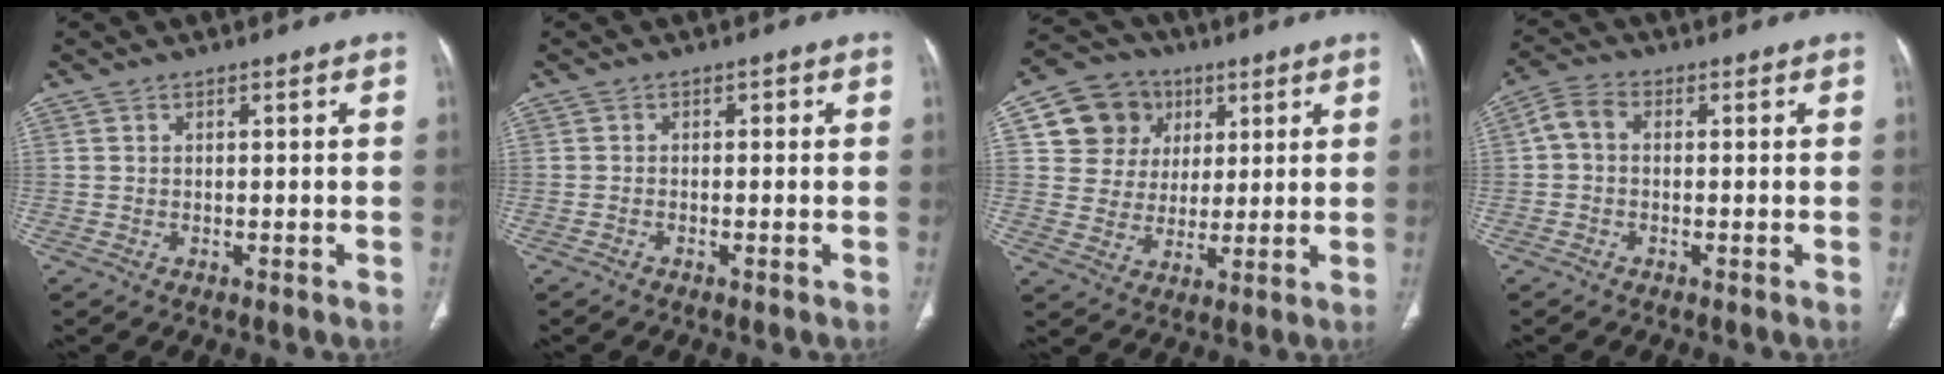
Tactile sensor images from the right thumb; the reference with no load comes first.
{"total": 0.6, "force": [-0.3, 0.4, 0.3], "torque": [0.003, 0.002, -0.011]}
{"total": 12.1, "force": [4.3, 10.8, 3.3], "torque": [-0.025, 0.003, 0.076]}
{"total": 4.2, "force": [0.1, 2.9, 3.0], "torque": [-0.058, 0.013, -0.009]}